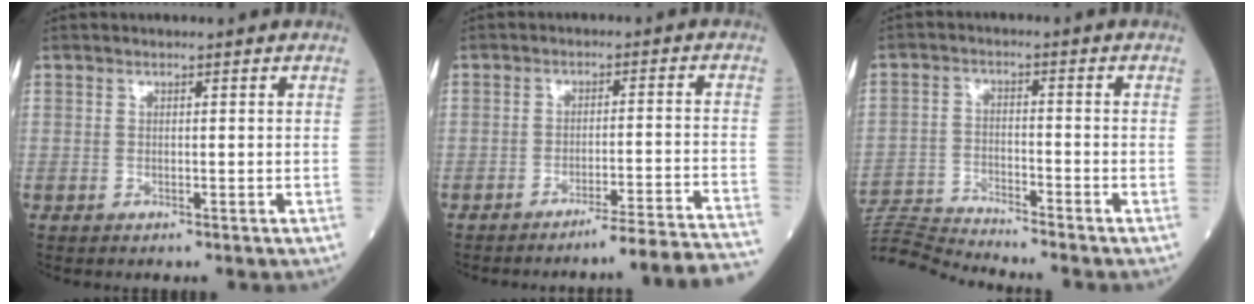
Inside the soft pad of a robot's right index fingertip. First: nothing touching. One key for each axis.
{"total": 14.3, "fx": -13.4, "fy": -2.4, "fz": 4.3, "tx": -0.009, "ty": -0.006, "tz": -0.170}
{"total": 9.0, "fx": -8.6, "fy": -2.6, "fz": 0.2, "tx": -0.011, "ty": -0.002, "tz": -0.162}